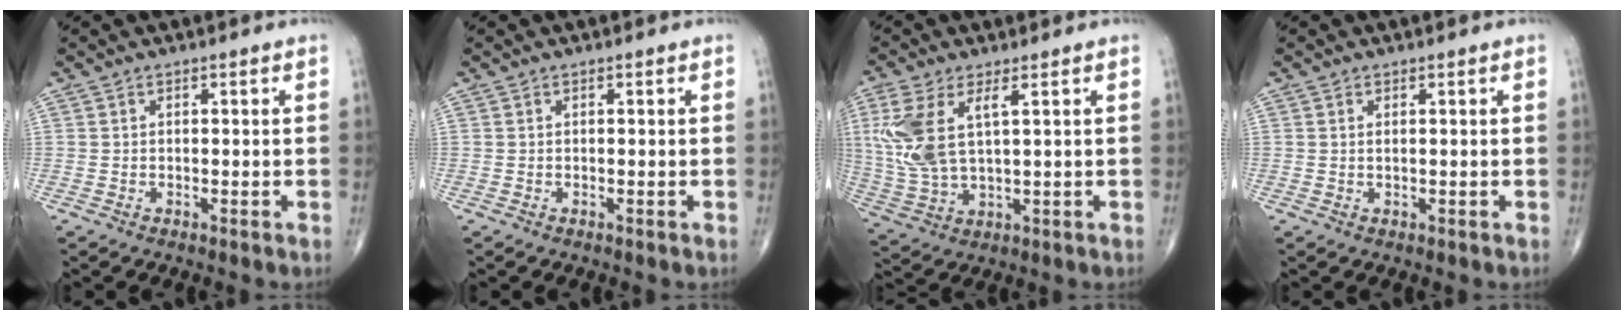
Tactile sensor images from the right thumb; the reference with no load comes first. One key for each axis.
{"total": 0.0}
{"total": 11.7, "fx": 3.3, "fy": 5.2, "fz": 10.0, "tx": -0.241, "ty": -0.007, "tz": 0.078}
{"total": 0.7, "fx": 0.3, "fy": 0.2, "fz": 0.6, "tx": -0.016, "ty": 0.000, "tz": 0.006}